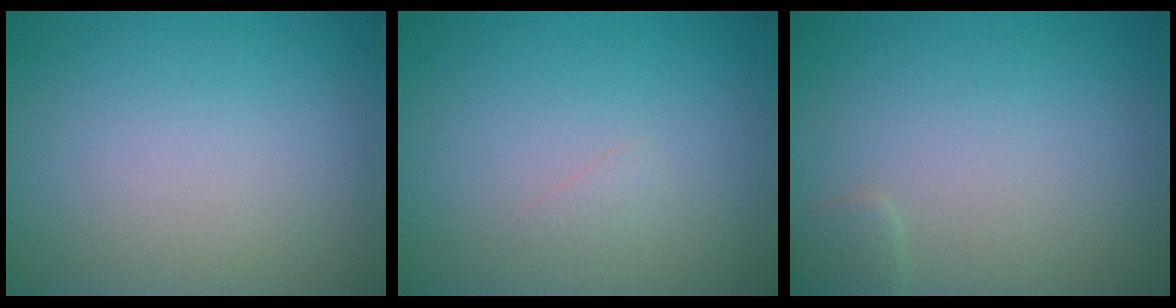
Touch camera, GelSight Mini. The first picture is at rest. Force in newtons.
{"total": 0.6, "press": 0.6, "slide": 0.0}
{"total": 1.0, "press": 1.0, "slide": 0.1}